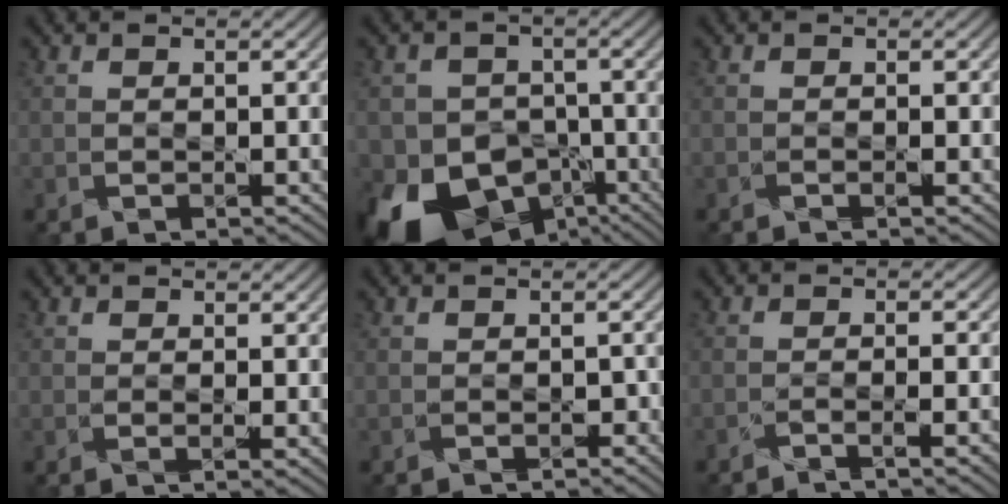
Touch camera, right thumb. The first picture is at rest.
{"total": 16.1, "force": [-7.7, 12.5, 6.8], "torque": [-0.130, -0.057, -0.138]}
{"total": 0.7, "force": [-0.3, 0.0, 0.6], "torque": [-0.010, -0.002, -0.006]}
{"total": 1.1, "force": [0.0, 0.1, 1.1], "torque": [-0.021, -0.002, -0.002]}
{"total": 1.4, "force": [-1.0, 0.6, 0.8], "torque": [-0.011, -0.003, -0.013]}
{"total": 3.9, "force": [-2.4, 0.6, 3.1], "torque": [-0.046, 0.008, -0.052]}